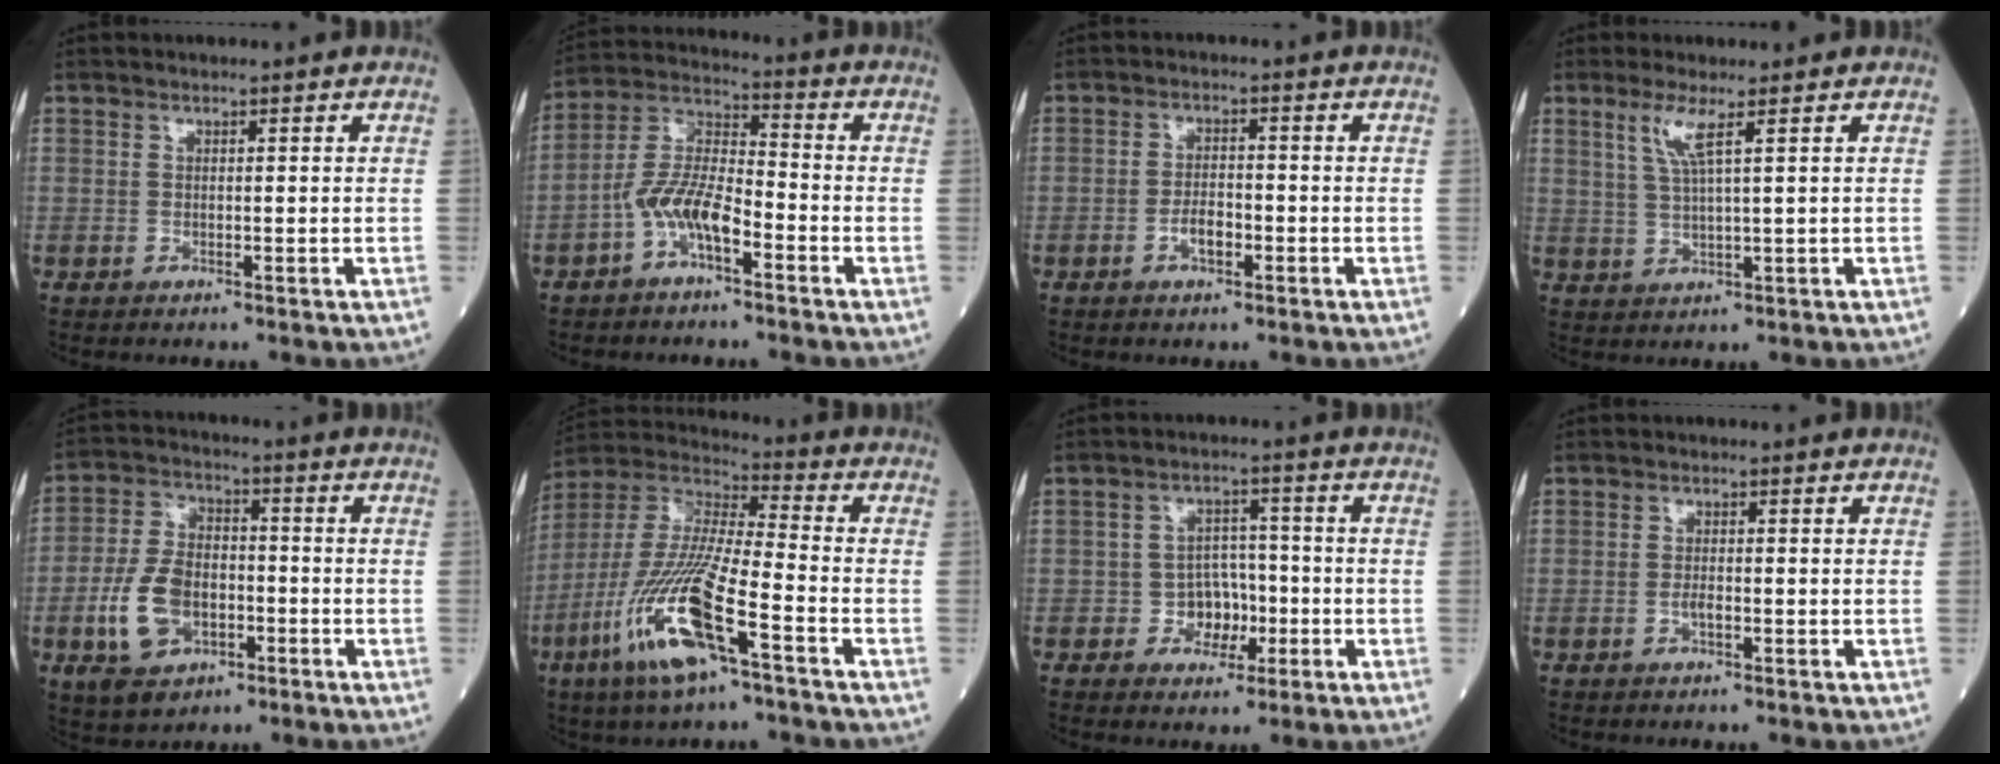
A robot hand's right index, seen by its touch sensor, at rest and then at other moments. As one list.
[{"total": 8.7, "force": [-3.9, 3.1, 7.2], "torque": [-0.153, 0.019, -0.077]}, {"total": 3.2, "force": [-1.3, 1.4, 2.5], "torque": [-0.045, 0.004, -0.023]}, {"total": 4.1, "force": [2.0, -0.3, 3.5], "torque": [-0.078, -0.003, 0.044]}, {"total": 10.9, "force": [-3.5, 6.6, 7.9], "torque": [-0.174, 0.008, -0.060]}, {"total": 18.0, "force": [-7.9, 2.4, 15.9], "torque": [-0.354, -0.030, -0.154]}, {"total": 5.0, "force": [-1.5, 4.2, 2.4], "torque": [-0.028, 0.016, -0.023]}, {"total": 1.4, "force": [-0.5, 0.5, 1.2], "torque": [-0.023, 0.002, -0.009]}]